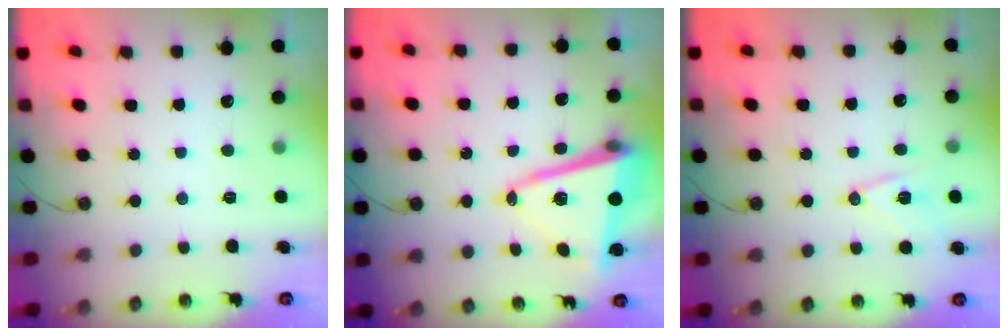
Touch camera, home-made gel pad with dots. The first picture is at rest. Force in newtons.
{"total": 12.7, "press": 12.4, "slide": 2.9}
{"total": 9.8, "press": 9.3, "slide": 3.0}